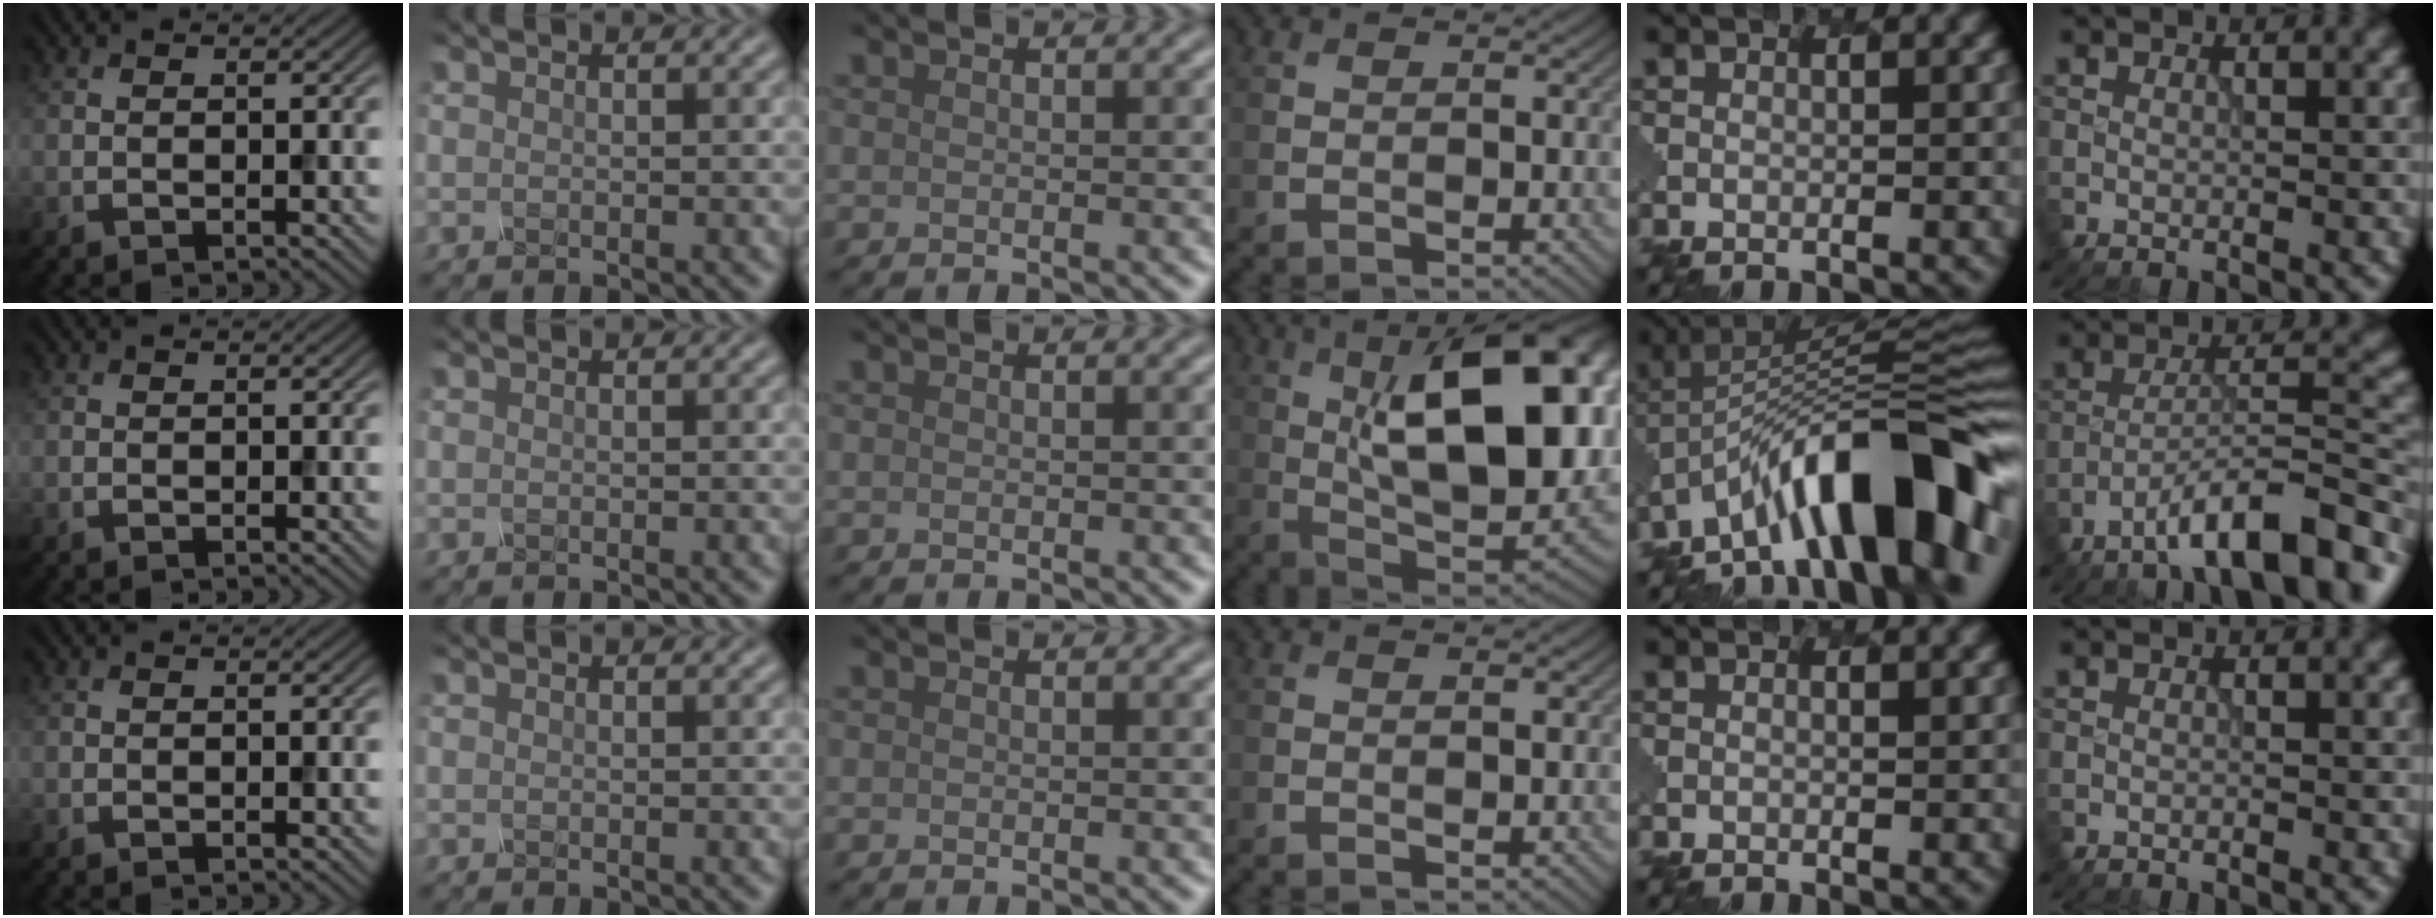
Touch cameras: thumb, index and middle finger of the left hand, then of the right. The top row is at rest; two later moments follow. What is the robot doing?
{"motion": "shake", "object": "salt shaker"}